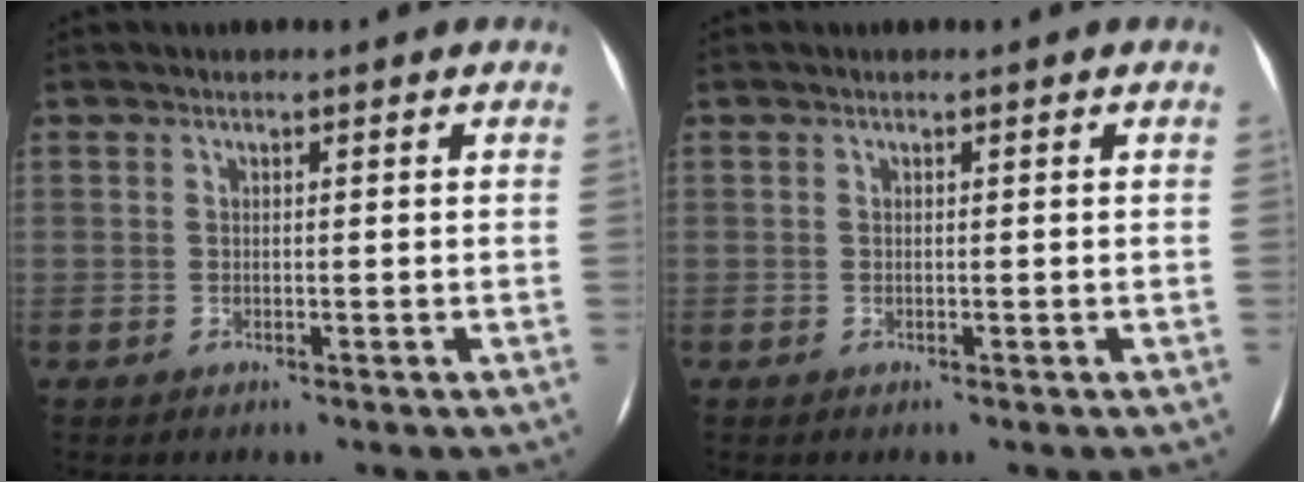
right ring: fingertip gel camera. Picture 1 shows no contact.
{"total": 0.0}